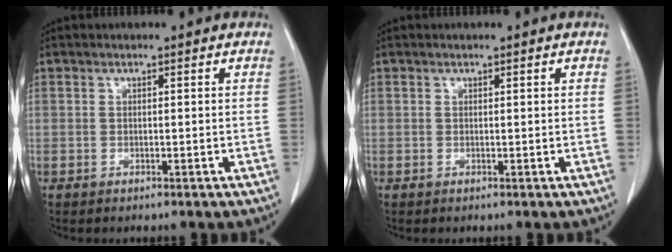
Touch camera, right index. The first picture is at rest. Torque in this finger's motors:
{"motor_torque": [-0.02, 0.03, 0.00, -0.01]}